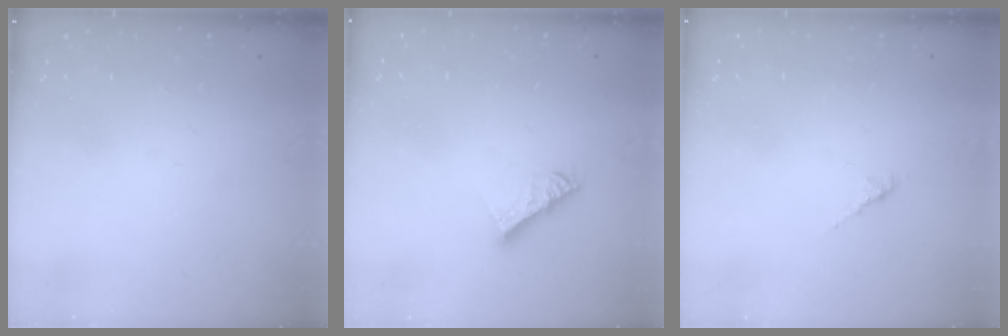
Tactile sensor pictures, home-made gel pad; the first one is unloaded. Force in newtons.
{"total": 5.7, "press": 5.7, "slide": 0.4}
{"total": 1.5, "press": 1.4, "slide": 0.5}